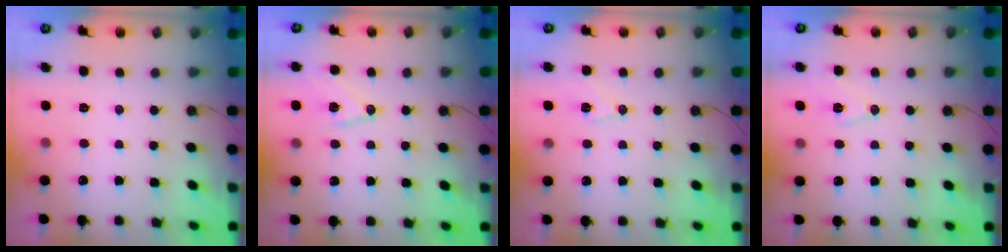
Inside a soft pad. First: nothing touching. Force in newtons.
{"total": 10.8, "press": 10.8, "slide": 0.7}
{"total": 7.6, "press": 7.6, "slide": 0.4}
{"total": 8.1, "press": 7.3, "slide": 3.5}